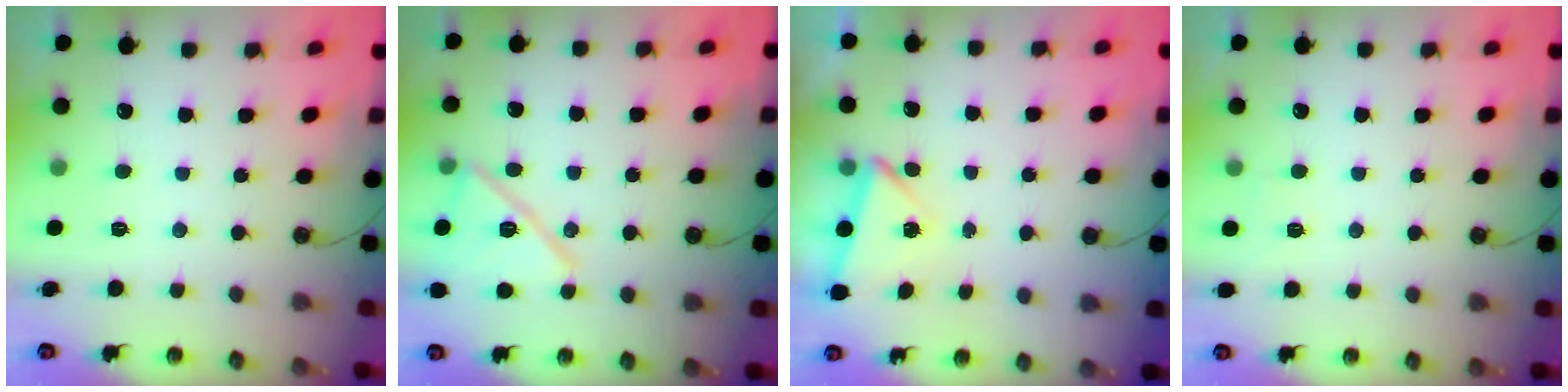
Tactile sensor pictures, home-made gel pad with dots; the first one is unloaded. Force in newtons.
{"total": 14.7, "press": 14.7, "slide": 0.1}
{"total": 2.7, "press": 0.8, "slide": 2.6}
{"total": 2.9, "press": 2.9, "slide": 0.7}